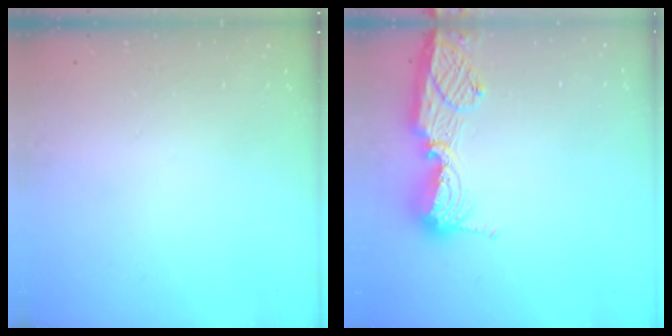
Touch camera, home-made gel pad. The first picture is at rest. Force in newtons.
{"total": 12.7, "press": 12.6, "slide": 1.2}